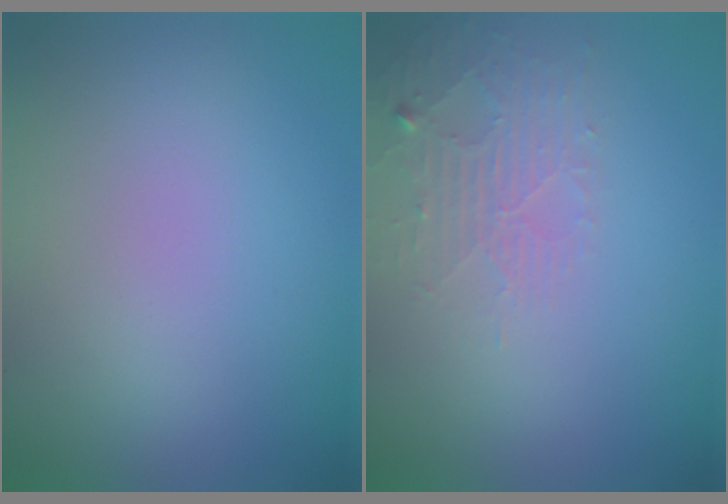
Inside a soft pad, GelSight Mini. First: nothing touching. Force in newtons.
{"total": 2.2, "press": 2.2, "slide": 0.5}